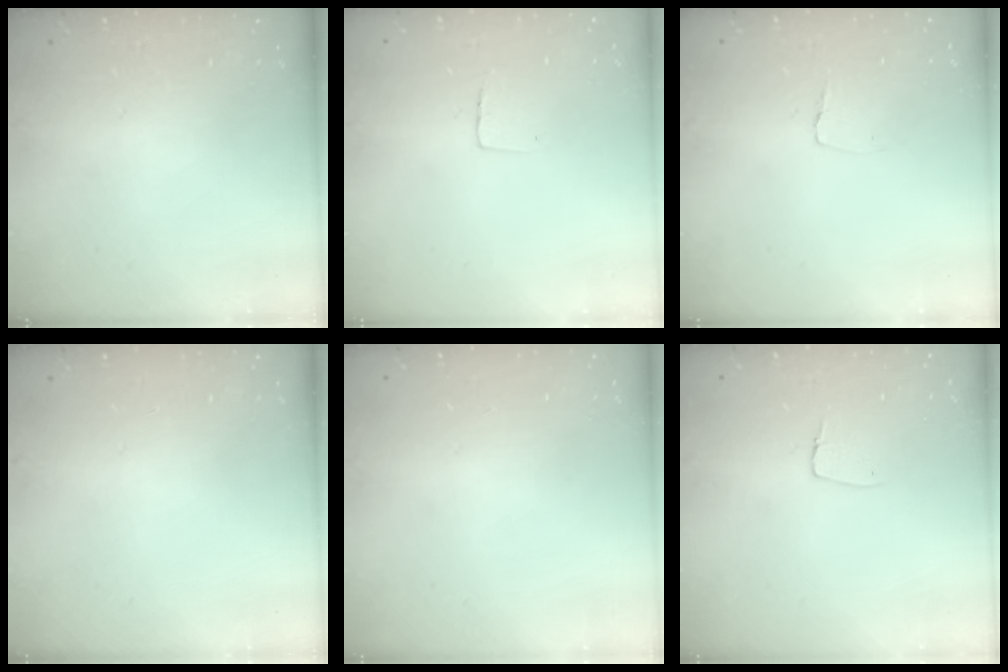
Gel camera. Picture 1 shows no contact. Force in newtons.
{"total": 4.3, "press": 4.3, "slide": 0.3}
{"total": 2.9, "press": 2.9, "slide": 0.3}
{"total": 0.0}
{"total": 0.0}
{"total": 5.6, "press": 5.5, "slide": 0.4}